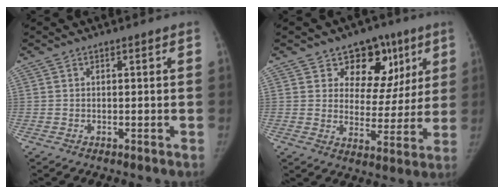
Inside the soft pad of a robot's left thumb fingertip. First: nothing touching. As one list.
[{"total": 13.0, "force": [7.0, 9.4, 5.6], "torque": [-0.010, -0.020, 0.099]}]